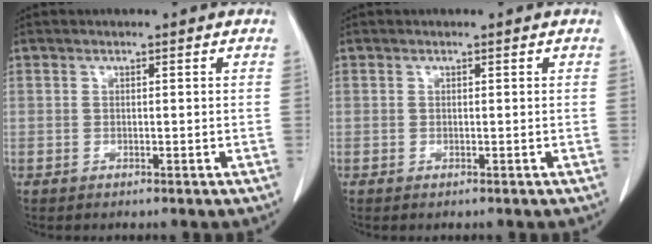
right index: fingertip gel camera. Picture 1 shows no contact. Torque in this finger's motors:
{"motor_torque": [0.06, -0.03, -0.02, 0.01]}